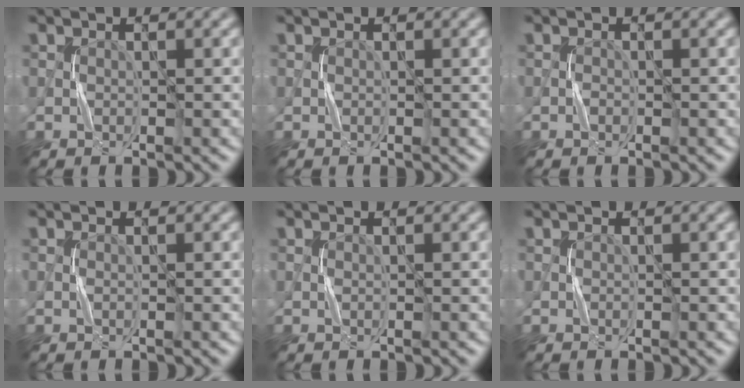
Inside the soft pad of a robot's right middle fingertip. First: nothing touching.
{"total": 0.0}
{"total": 0.0}
{"total": 0.0}
{"total": 0.0}
{"total": 0.0}